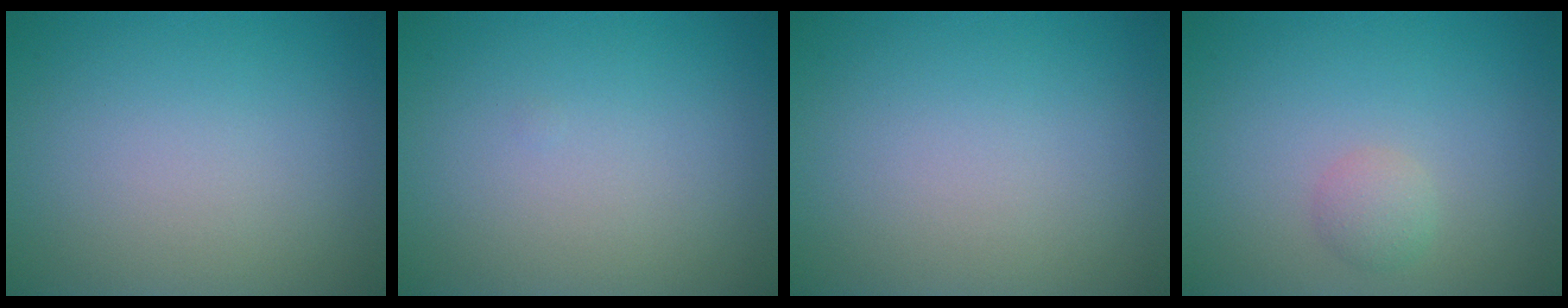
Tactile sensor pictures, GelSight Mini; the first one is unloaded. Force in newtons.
{"total": 0.0}
{"total": 0.0}
{"total": 1.4, "press": 1.4, "slide": 0.1}